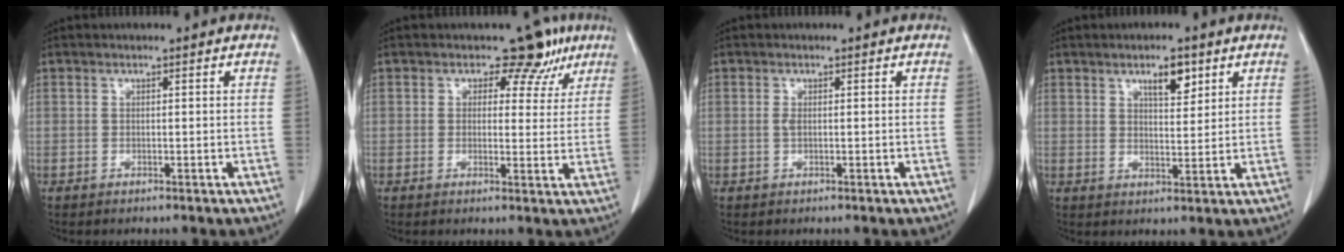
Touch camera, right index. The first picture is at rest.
{"total": 7.7, "force": [4.1, 5.1, 4.0], "torque": [-0.040, 0.027, 0.053]}
{"total": 1.1, "force": [-0.1, 0.5, 0.9], "torque": [-0.023, 0.001, -0.001]}
{"total": 5.4, "force": [3.0, 2.0, 4.1], "torque": [-0.069, 0.001, 0.051]}